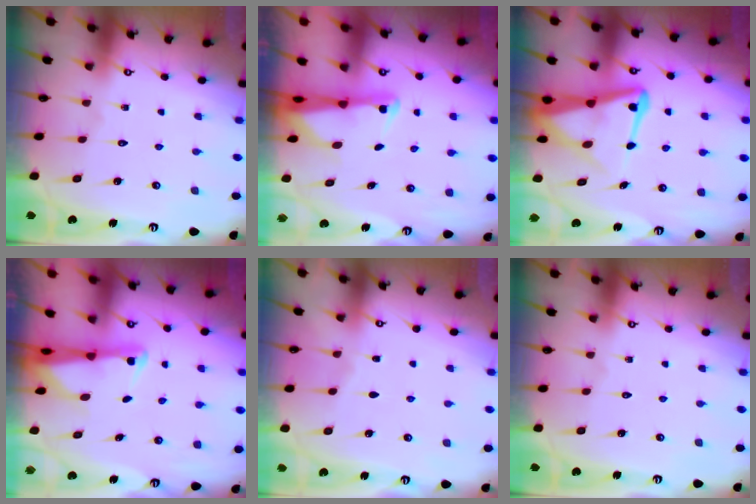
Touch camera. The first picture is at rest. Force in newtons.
{"total": 2.4, "press": 2.3, "slide": 0.5}
{"total": 11.0, "press": 10.9, "slide": 1.3}
{"total": 2.4, "press": 2.3, "slide": 0.5}
{"total": 1.7, "press": 1.6, "slide": 0.3}
{"total": 0.0}